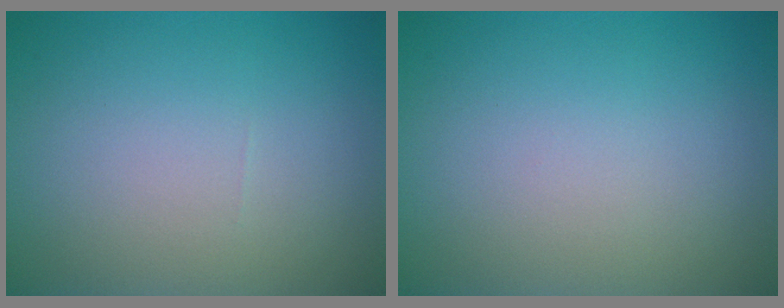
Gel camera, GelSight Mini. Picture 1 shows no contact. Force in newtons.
{"total": 0.0}